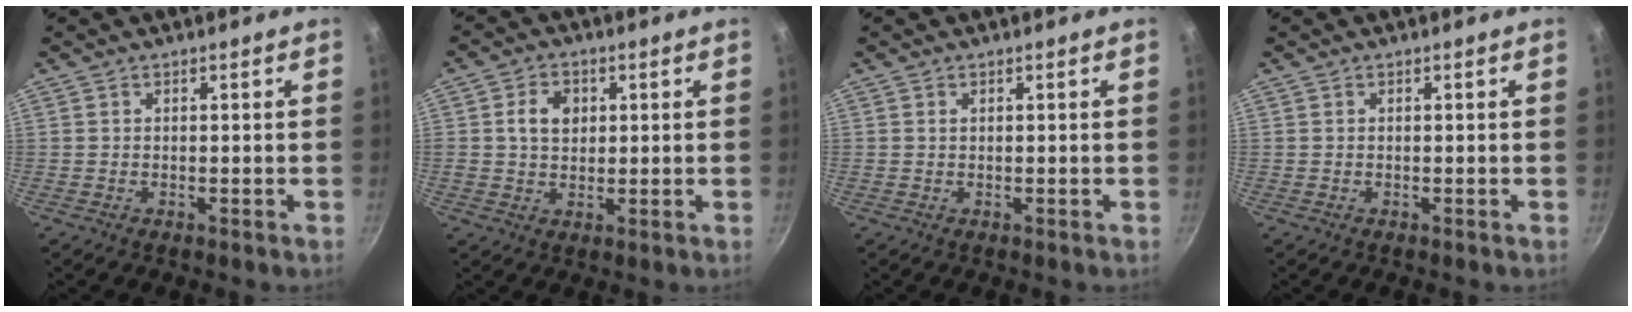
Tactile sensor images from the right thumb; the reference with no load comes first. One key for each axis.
{"total": 5.7, "fx": 1.2, "fy": 4.4, "fz": 3.4, "tx": -0.040, "ty": 0.003, "tz": 0.018}
{"total": 0.5, "fx": 0.2, "fy": 0.4, "fz": 0.3, "tx": -0.005, "ty": 0.001, "tz": 0.004}
{"total": 0.0}